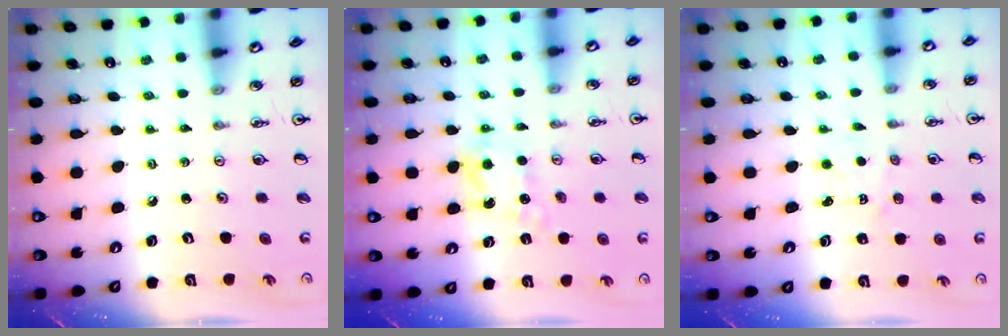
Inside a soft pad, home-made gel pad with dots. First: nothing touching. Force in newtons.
{"total": 7.4, "press": 7.4, "slide": 0.5}
{"total": 1.3, "press": 1.3, "slide": 0.2}